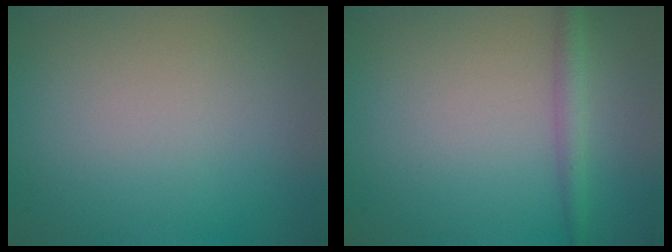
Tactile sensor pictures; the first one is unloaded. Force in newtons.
{"total": 1.8, "press": 1.8, "slide": 0.1}